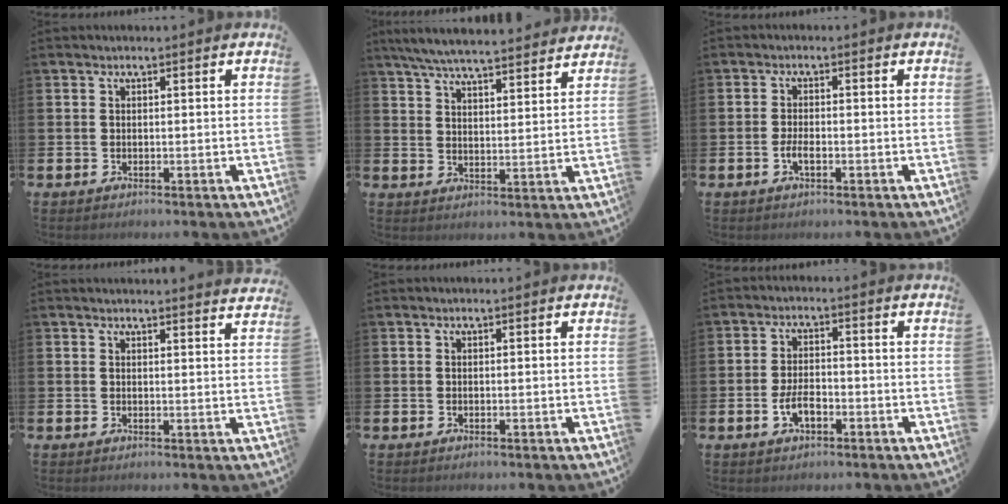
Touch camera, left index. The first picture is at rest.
{"total": 6.8, "force": [6.6, 0.4, 1.7], "torque": [-0.048, -0.042, 0.117]}
{"total": 2.1, "force": [-0.8, 0.9, 1.8], "torque": [-0.026, -0.002, -0.016]}
{"total": 2.1, "force": [2.1, -0.1, -0.1], "torque": [0.012, -0.018, 0.035]}
{"total": 0.0}
{"total": 3.7, "force": [-1.4, 1.9, 2.9], "torque": [-0.044, 0.002, -0.027]}